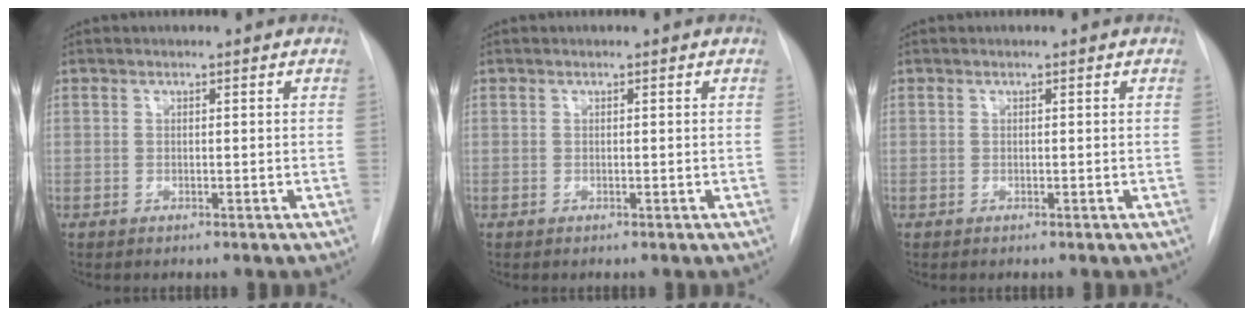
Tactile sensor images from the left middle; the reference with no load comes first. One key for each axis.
{"total": 0.0}
{"total": 0.0}